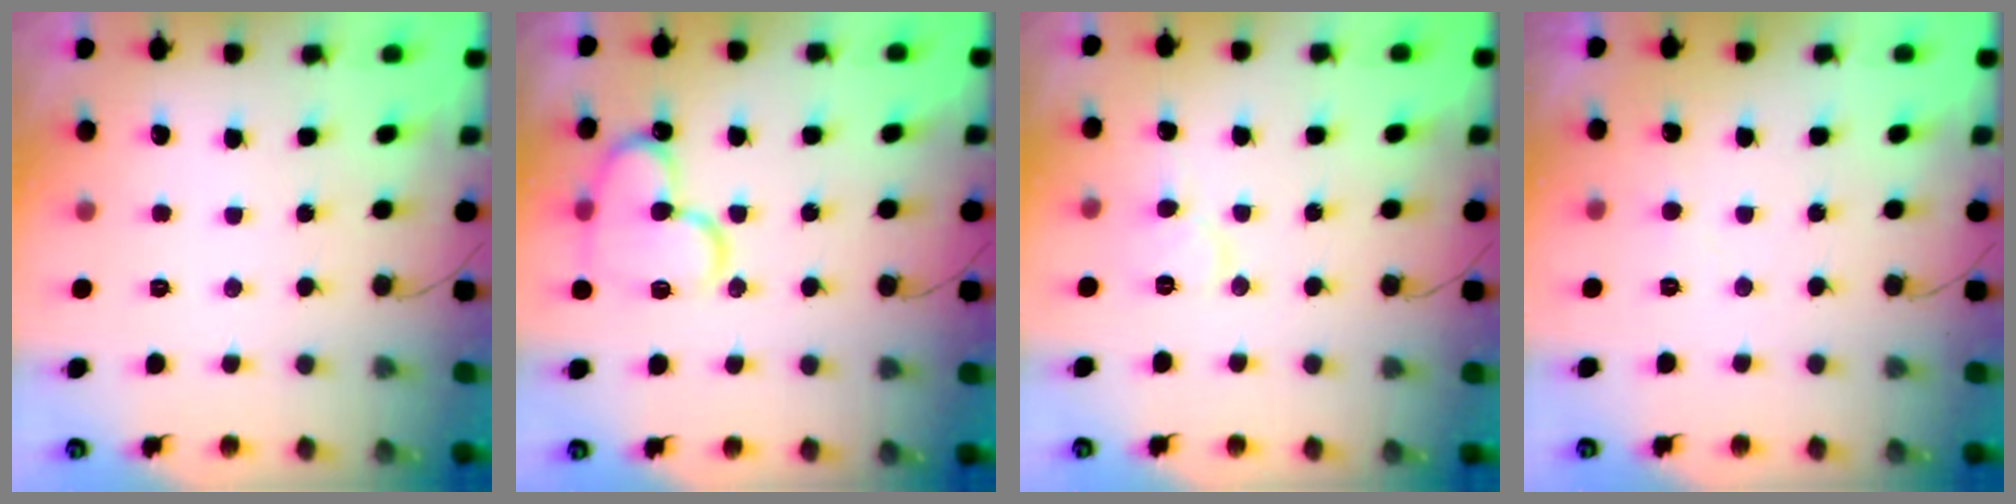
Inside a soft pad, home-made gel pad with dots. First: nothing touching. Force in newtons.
{"total": 14.9, "press": 14.8, "slide": 2.0}
{"total": 4.9, "press": 4.9, "slide": 0.2}
{"total": 2.6, "press": 2.6, "slide": 0.3}